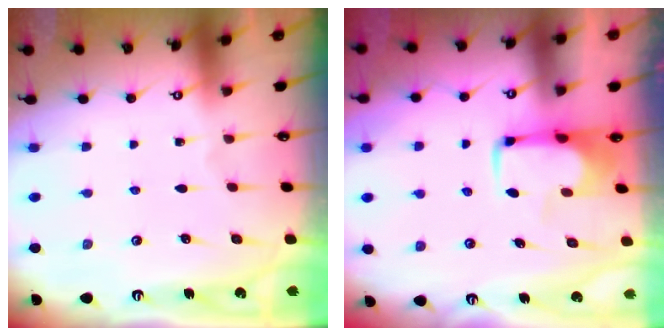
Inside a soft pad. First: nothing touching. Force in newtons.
{"total": 1.7, "press": 1.7, "slide": 0.4}